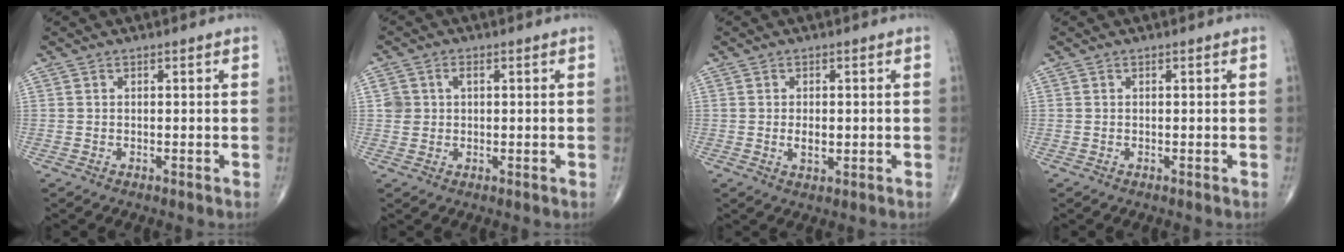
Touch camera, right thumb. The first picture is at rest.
{"total": 3.1, "force": [0.7, 2.5, 1.6], "torque": [-0.020, 0.004, 0.016]}
{"total": 2.8, "force": [-0.2, 1.6, 2.3], "torque": [-0.036, -0.003, -0.001]}
{"total": 0.0}